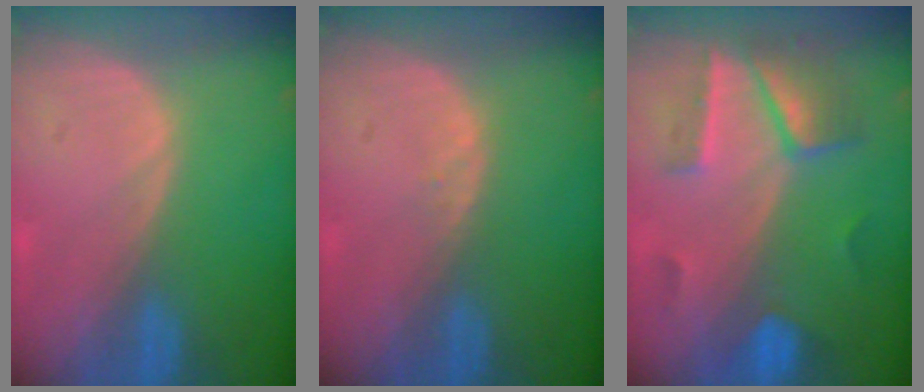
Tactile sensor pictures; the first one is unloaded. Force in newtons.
{"total": 0.7, "press": 0.6, "slide": 0.2}
{"total": 6.9, "press": 6.9, "slide": 0.7}